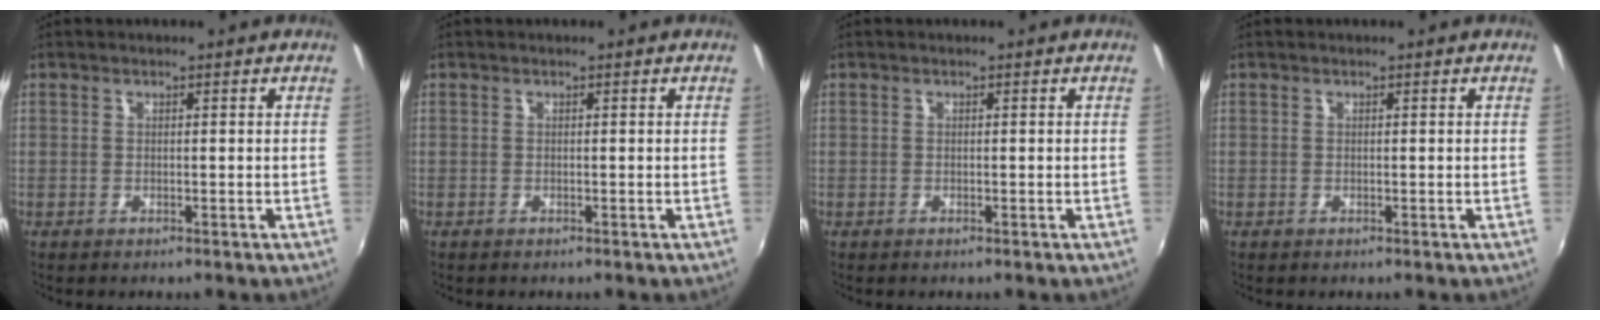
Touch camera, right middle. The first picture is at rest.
{"total": 0.0}
{"total": 0.0}
{"total": 0.0}